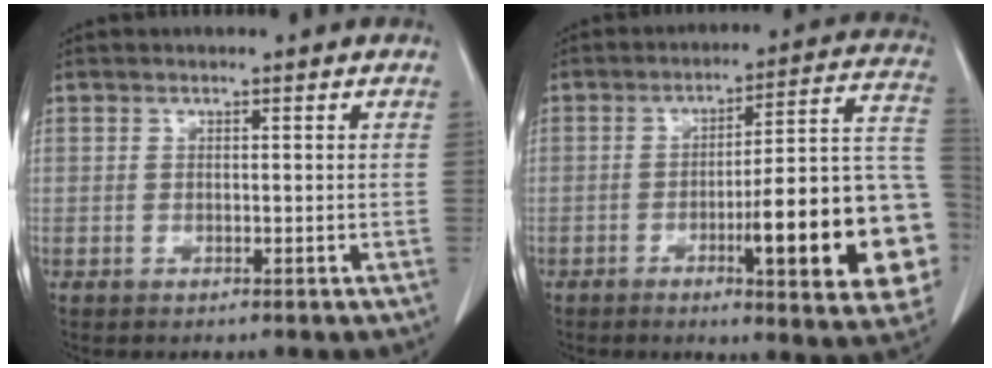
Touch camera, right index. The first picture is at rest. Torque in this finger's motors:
{"motor_torque": [1.88, -0.26, 1.05, 0.12]}